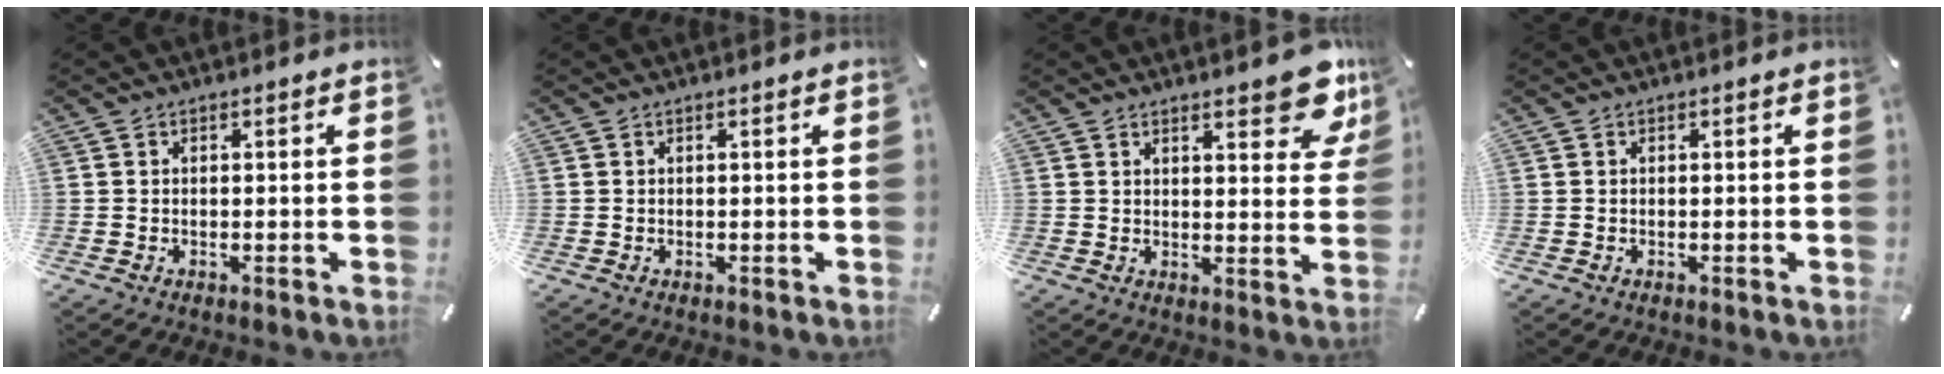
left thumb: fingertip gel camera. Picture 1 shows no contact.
{"total": 0.0}
{"total": 9.9, "force": [6.7, 3.5, 6.3], "torque": [-0.071, -0.043, 0.113]}
{"total": 0.0}